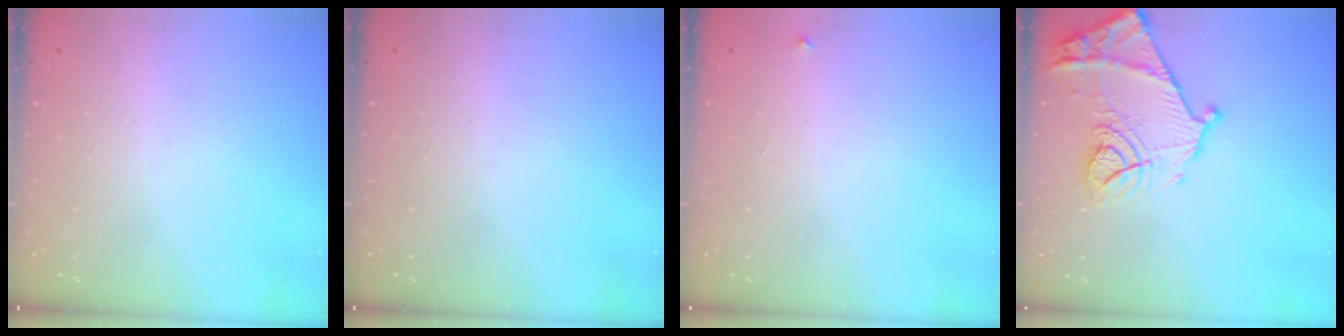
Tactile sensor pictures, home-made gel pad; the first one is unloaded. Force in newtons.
{"total": 0.0}
{"total": 2.1, "press": 2.1, "slide": 0.1}
{"total": 16.5, "press": 16.4, "slide": 1.4}